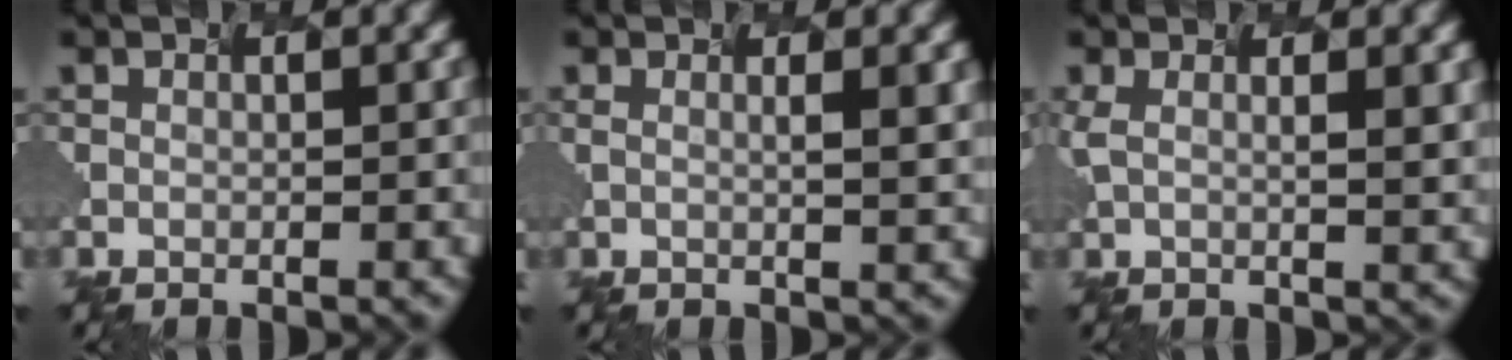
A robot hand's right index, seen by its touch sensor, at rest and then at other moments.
{"total": 2.0, "force": [0.5, 0.7, 1.8], "torque": [-0.017, 0.008, -0.001]}
{"total": 2.9, "force": [0.8, 1.0, 2.6], "torque": [-0.038, 0.005, 0.018]}